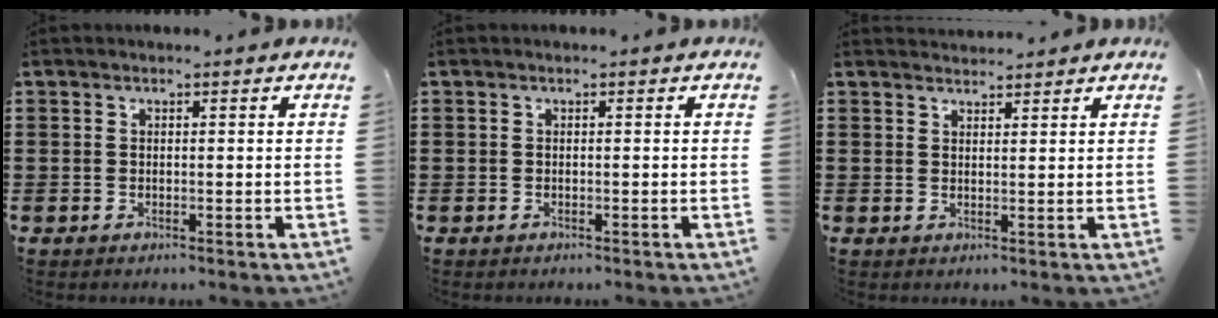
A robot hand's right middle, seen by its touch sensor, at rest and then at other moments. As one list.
[{"total": 0.0}, {"total": 1.7, "force": [1.7, 0.1, -0.2], "torque": [-0.002, 0.002, 0.034]}]